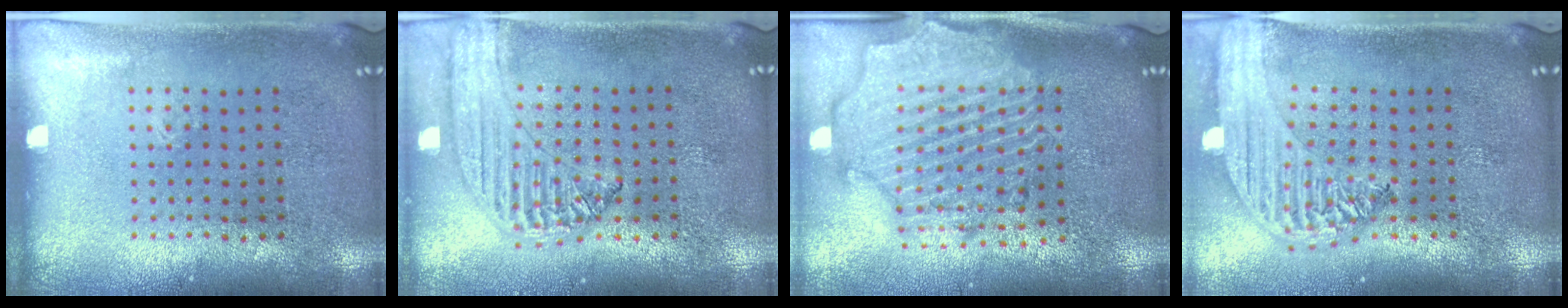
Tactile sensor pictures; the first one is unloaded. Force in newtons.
{"total": 1.2, "press": 1.2, "slide": 0.1}
{"total": 2.8, "press": 2.5, "slide": 1.3}
{"total": 2.4, "press": 2.1, "slide": 1.2}